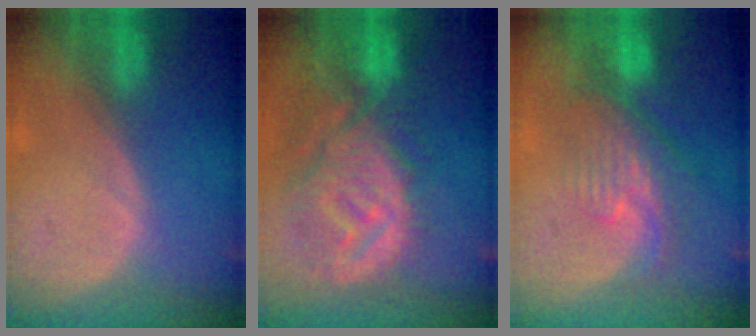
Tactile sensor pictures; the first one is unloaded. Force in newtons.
{"total": 12.3, "press": 11.0, "slide": 5.4}
{"total": 8.0, "press": 7.2, "slide": 3.3}